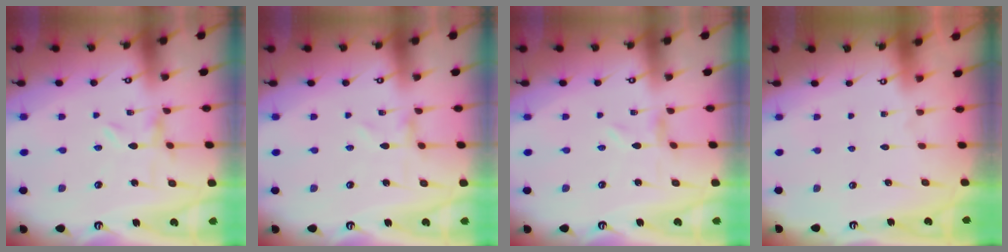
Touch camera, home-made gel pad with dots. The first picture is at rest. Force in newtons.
{"total": 0.5, "press": 0.5, "slide": 0.2}
{"total": 0.0}
{"total": 1.6, "press": 1.6, "slide": 0.1}